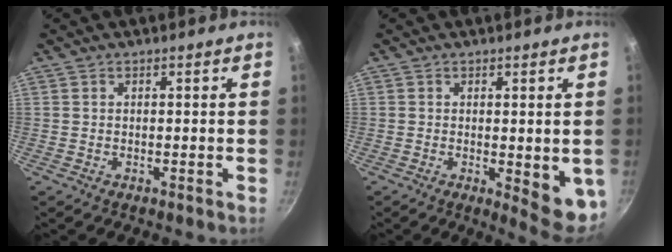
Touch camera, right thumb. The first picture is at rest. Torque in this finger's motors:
{"motor_torque": [0.04, 0.62, -0.16, 0.07, 0.16]}